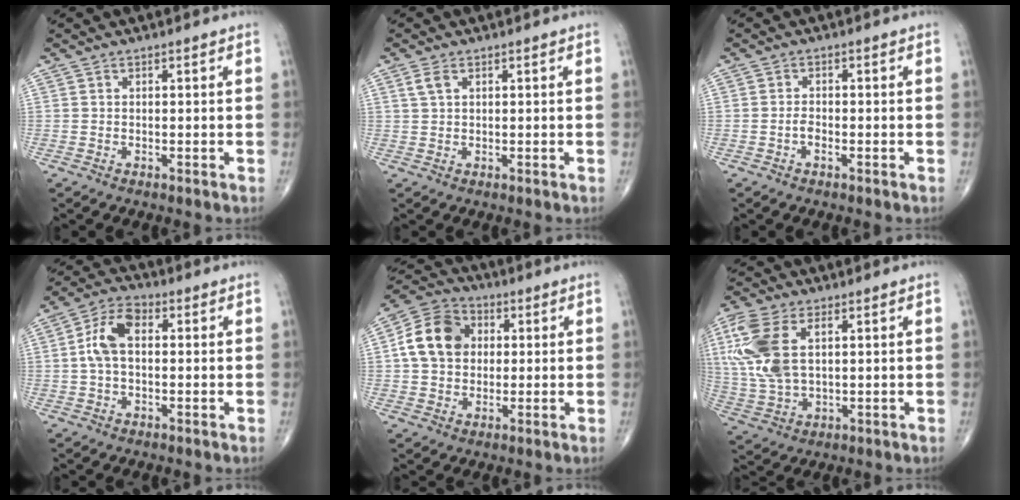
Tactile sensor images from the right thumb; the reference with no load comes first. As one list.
[{"total": 2.1, "force": [1.0, 1.1, 1.5], "torque": [-0.035, 0.007, 0.024]}, {"total": 1.6, "force": [-0.7, 0.8, 1.2], "torque": [-0.022, 0.006, -0.015]}, {"total": 7.9, "force": [0.7, 4.6, 6.3], "torque": [-0.124, 0.024, 0.006]}, {"total": 11.8, "force": [1.6, 9.3, 7.1], "torque": [-0.111, 0.015, 0.018]}, {"total": 13.9, "force": [3.7, 7.7, 11.0], "torque": [-0.259, 0.002, 0.076]}]